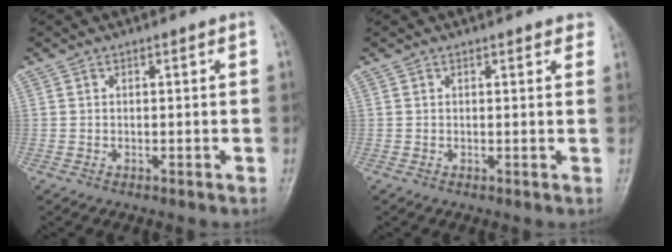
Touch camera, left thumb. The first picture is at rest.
{"total": 2.0, "force": [1.5, 0.8, 0.9], "torque": [0.008, 0.000, 0.010]}